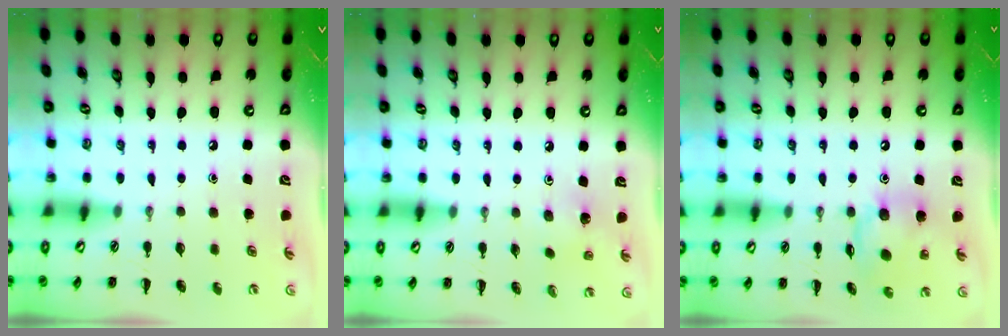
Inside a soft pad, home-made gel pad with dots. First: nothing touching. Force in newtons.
{"total": 2.9, "press": 2.7, "slide": 0.9}
{"total": 13.2, "press": 12.9, "slide": 2.9}